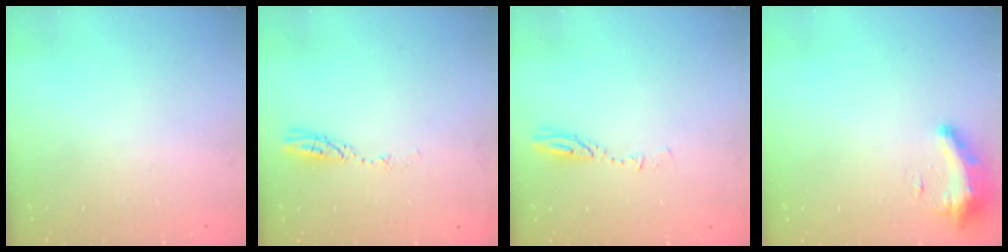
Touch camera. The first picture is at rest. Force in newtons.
{"total": 4.0, "press": 3.9, "slide": 0.5}
{"total": 3.8, "press": 3.8, "slide": 0.4}
{"total": 8.8, "press": 8.7, "slide": 0.8}